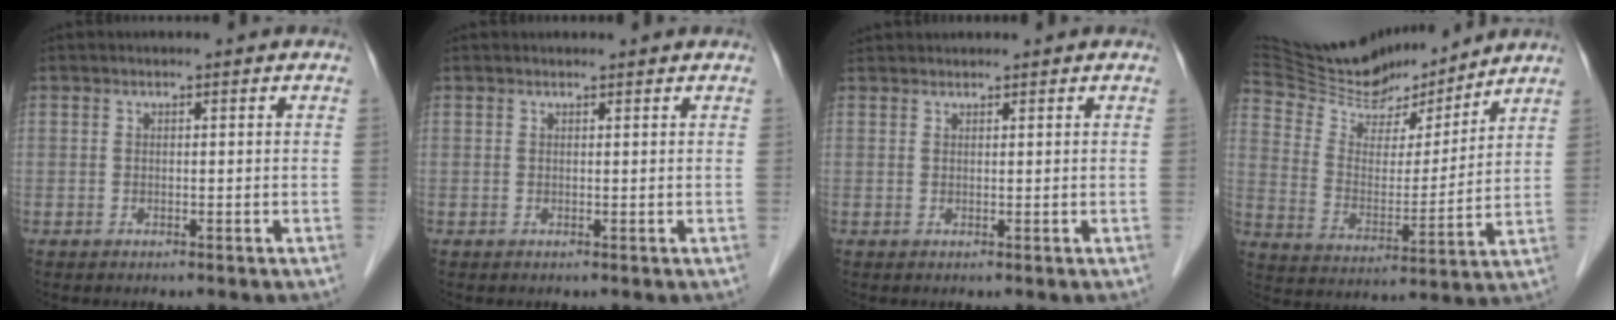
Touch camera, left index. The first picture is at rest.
{"total": 1.5, "force": [1.4, 0.6, 0.2], "torque": [0.005, 0.010, 0.020]}
{"total": 2.5, "force": [2.3, 0.8, 0.4], "torque": [0.005, 0.023, 0.040]}
{"total": 21.7, "force": [19.8, 5.0, 7.5], "torque": [-0.140, 0.006, 0.330]}